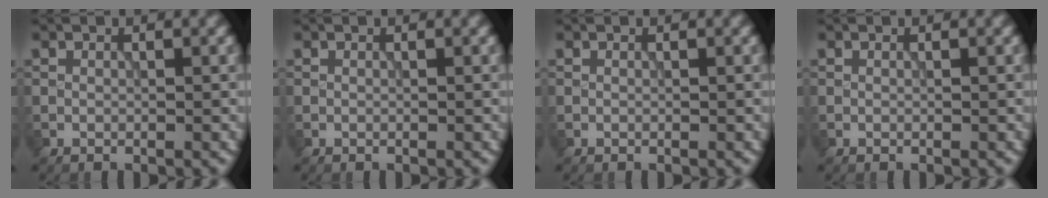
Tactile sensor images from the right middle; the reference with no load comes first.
{"total": 0.0}
{"total": 0.0}
{"total": 0.0}